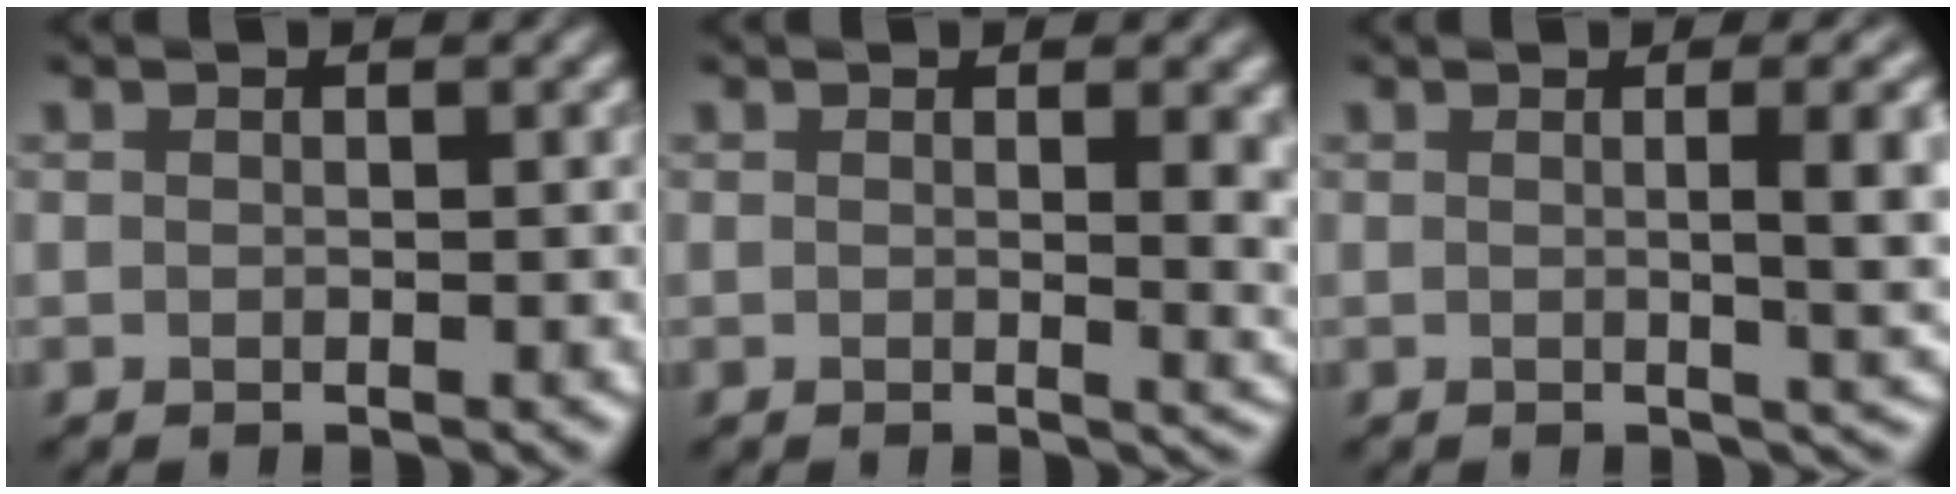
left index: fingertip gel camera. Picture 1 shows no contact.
{"total": 4.6, "force": [0.8, 1.9, 4.1], "torque": [-0.028, -0.005, 0.016]}
{"total": 6.3, "force": [0.5, 2.1, 5.9], "torque": [-0.052, 0.003, 0.007]}